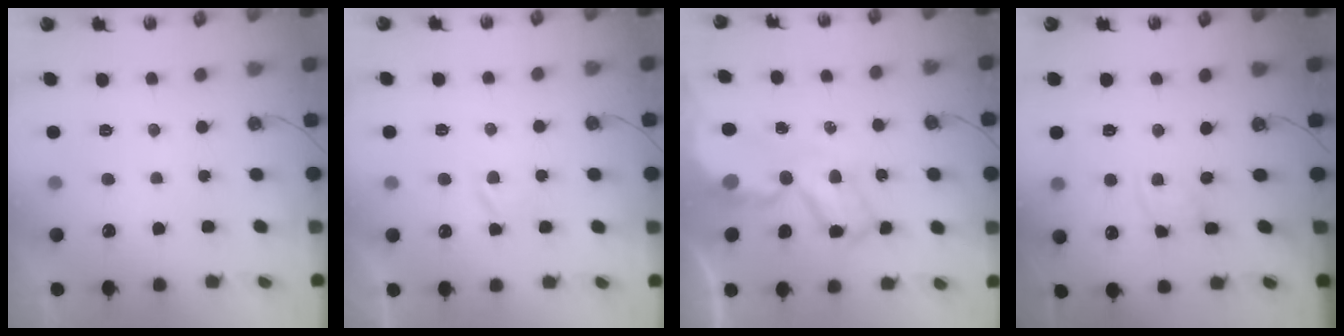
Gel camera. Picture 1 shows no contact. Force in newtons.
{"total": 2.2, "press": 2.1, "slide": 0.4}
{"total": 8.6, "press": 8.6, "slide": 0.9}
{"total": 1.9, "press": 1.9, "slide": 0.3}